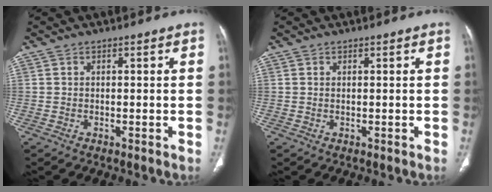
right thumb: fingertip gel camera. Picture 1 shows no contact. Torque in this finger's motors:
{"motor_torque": [1.63, 1.35, 0.10, -0.44, -0.03]}